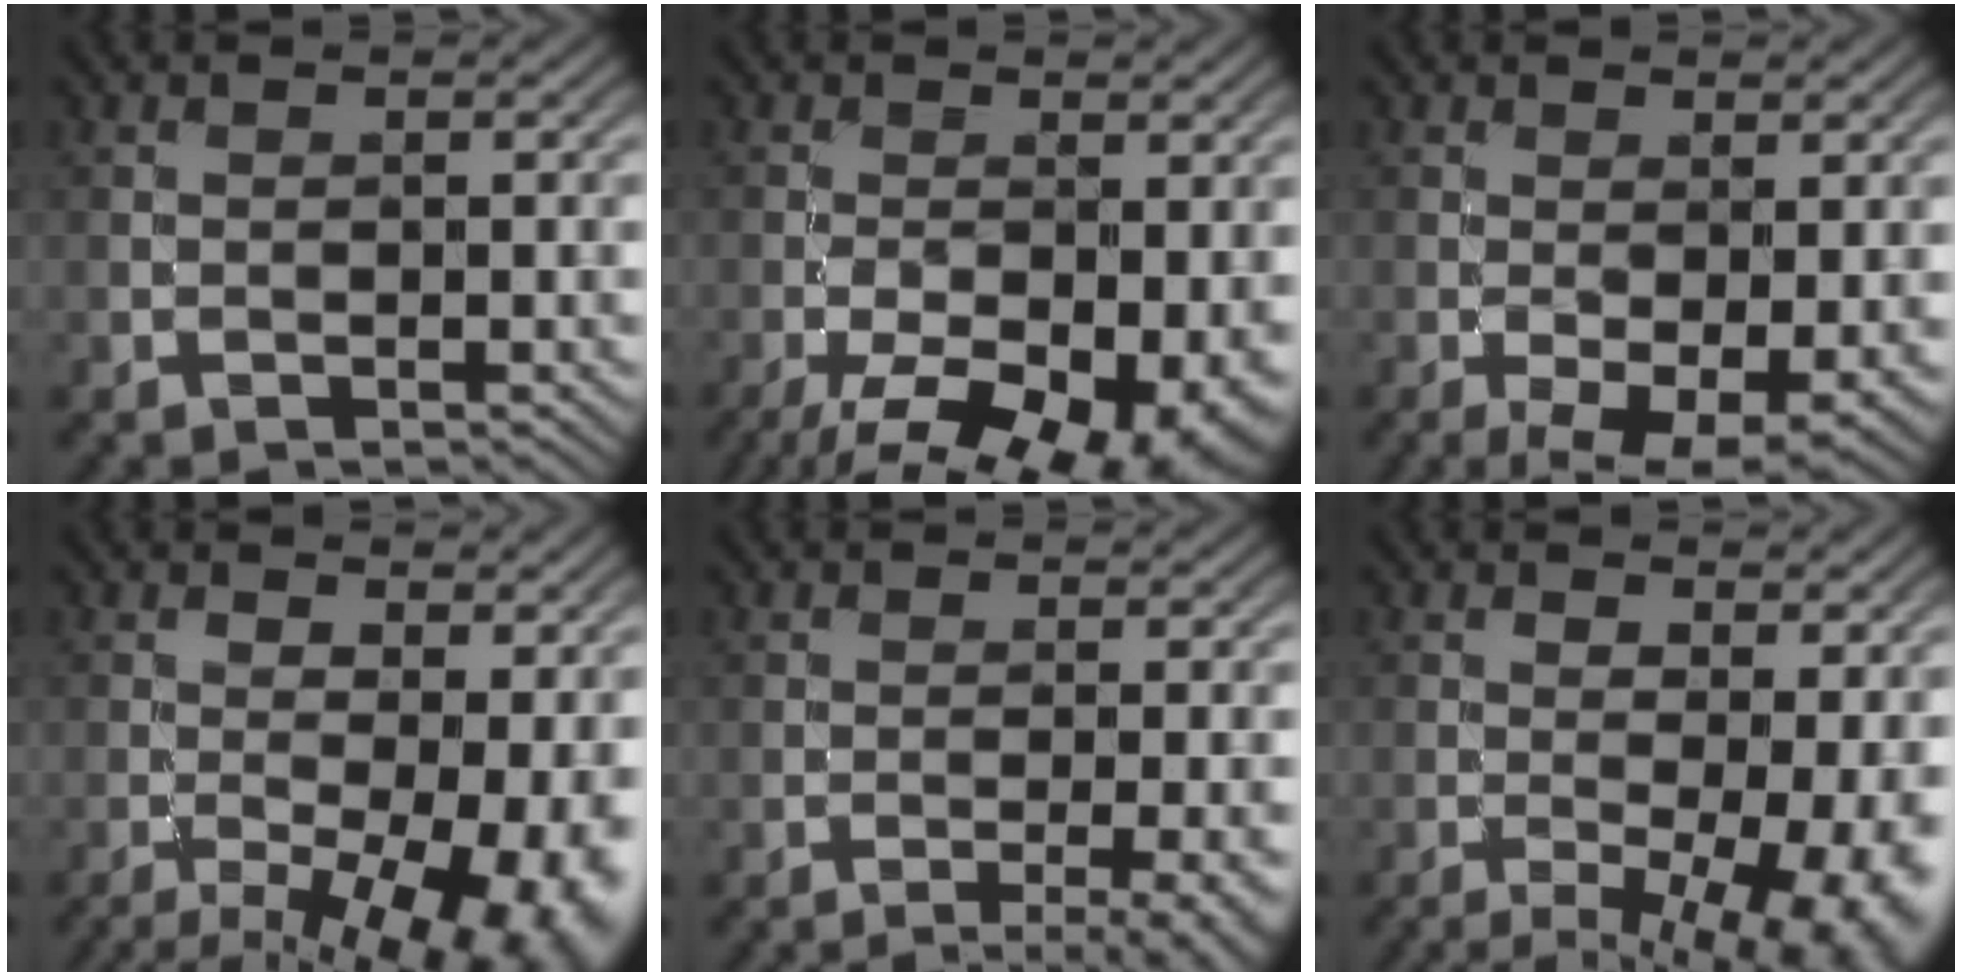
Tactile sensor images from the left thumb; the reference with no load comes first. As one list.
[{"total": 14.3, "force": [-7.3, 6.9, 10.3], "torque": [-0.164, -0.039, -0.093]}, {"total": 6.7, "force": [-2.6, 2.7, 5.6], "torque": [-0.101, -0.018, -0.029]}, {"total": 12.3, "force": [-4.8, 4.7, 10.3], "torque": [-0.157, -0.025, -0.058]}, {"total": 6.6, "force": [-3.9, 1.7, 5.0], "torque": [-0.058, 0.001, -0.043]}, {"total": 10.6, "force": [-3.5, 3.5, 9.3], "torque": [-0.134, -0.018, -0.040]}]